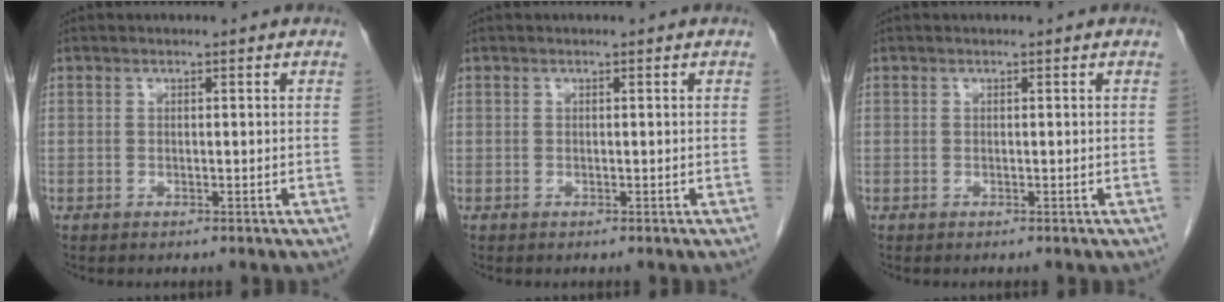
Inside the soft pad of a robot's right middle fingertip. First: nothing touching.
{"total": 0.0}
{"total": 0.0}